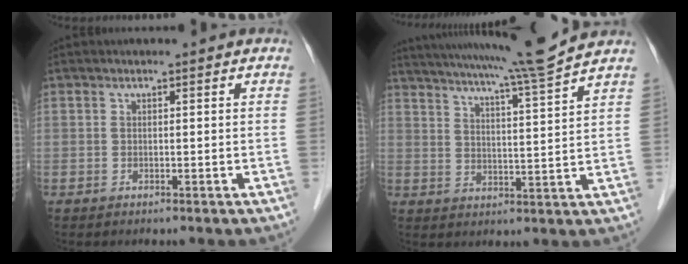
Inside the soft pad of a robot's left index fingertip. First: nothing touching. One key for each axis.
{"total": 13.9, "fx": 12.4, "fy": -2.3, "fz": 5.9, "tx": -0.105, "ty": -0.027, "tz": 0.180}